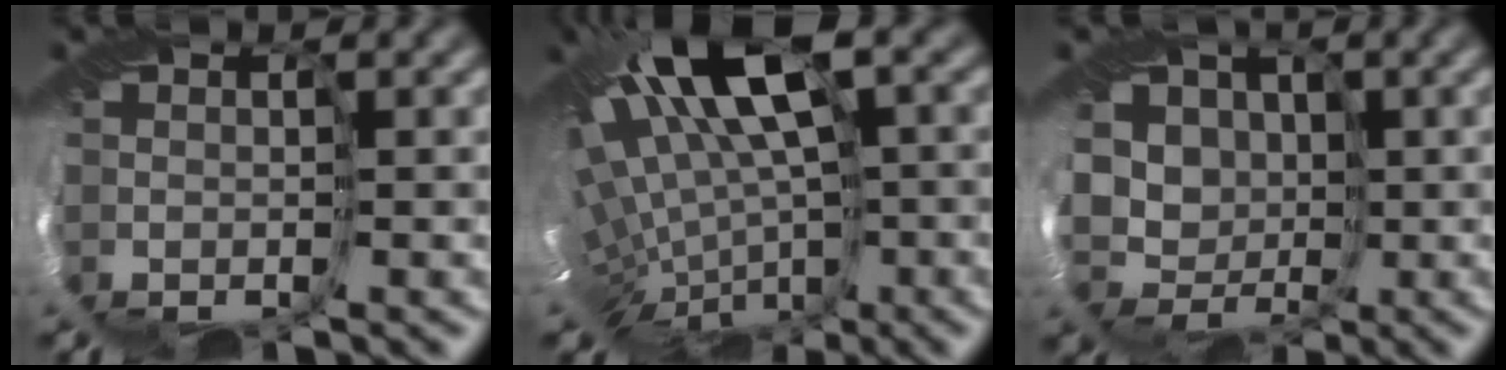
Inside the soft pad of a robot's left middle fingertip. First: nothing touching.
{"total": 14.2, "force": [2.1, 6.0, 12.7], "torque": [-0.218, -0.016, 0.055]}
{"total": 5.1, "force": [3.2, 4.0, 0.4], "torque": [-0.027, 0.014, 0.055]}